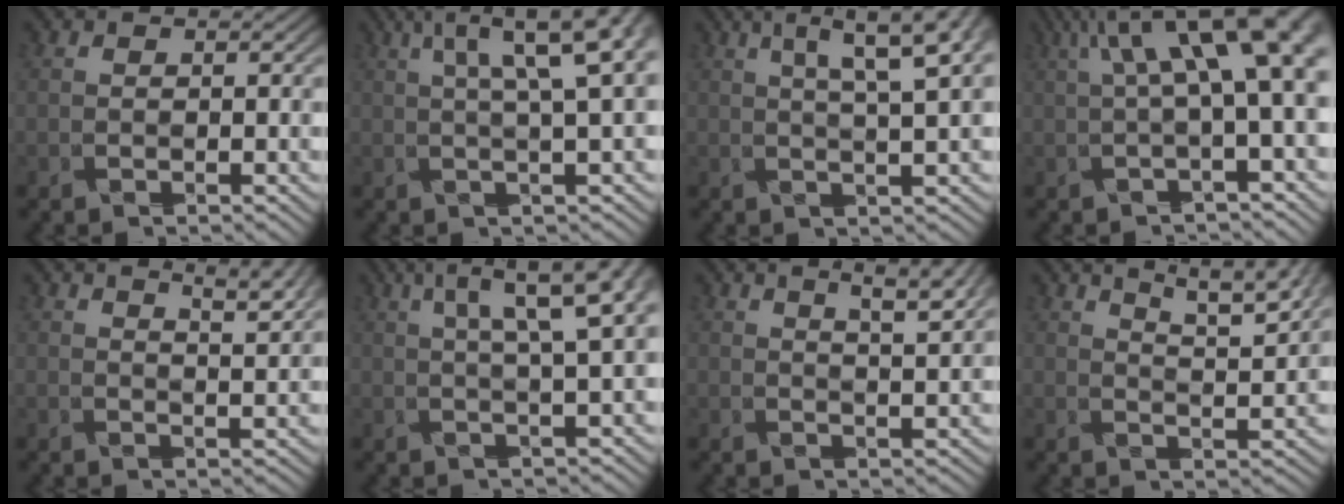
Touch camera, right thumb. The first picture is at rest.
{"total": 8.3, "force": [3.2, 1.1, 7.6], "torque": [-0.125, 0.022, 0.049]}
{"total": 6.5, "force": [3.3, 0.2, 5.6], "torque": [-0.105, 0.017, 0.053]}
{"total": 13.0, "force": [4.0, 3.2, 12.0], "torque": [-0.194, 0.021, 0.071]}
{"total": 3.2, "force": [2.6, -0.2, 1.8], "torque": [-0.045, 0.001, 0.047]}
{"total": 7.6, "force": [3.1, 0.5, 6.9], "torque": [-0.115, 0.020, 0.050]}
{"total": 3.9, "force": [2.7, -0.2, 2.8], "torque": [-0.058, 0.007, 0.045]}
{"total": 5.8, "force": [4.8, 0.0, 3.3], "torque": [-0.062, 0.006, 0.073]}